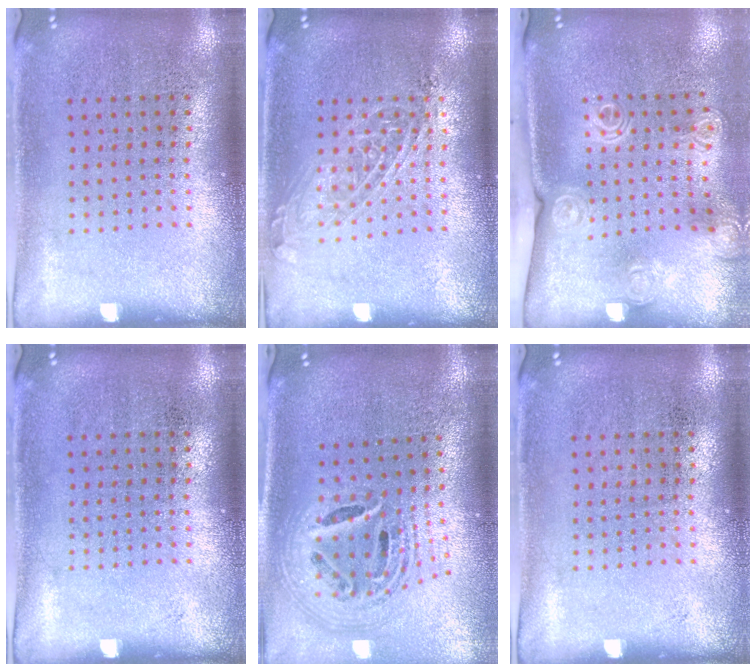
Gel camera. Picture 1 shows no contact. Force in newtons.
{"total": 1.5, "press": 1.3, "slide": 0.6}
{"total": 1.8, "press": 1.5, "slide": 1.1}
{"total": 0.0}
{"total": 2.5, "press": 1.8, "slide": 1.7}
{"total": 0.0}